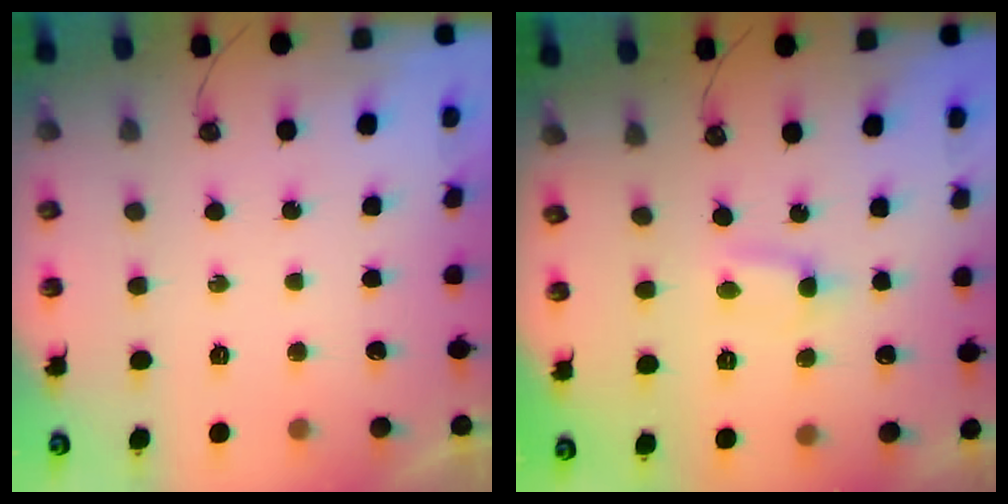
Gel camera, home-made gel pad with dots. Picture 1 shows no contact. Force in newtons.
{"total": 0.6, "press": 0.3, "slide": 0.5}